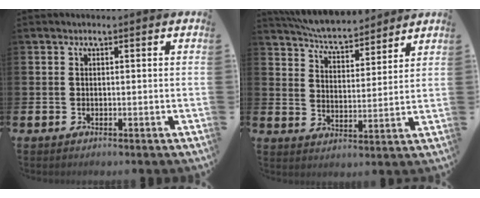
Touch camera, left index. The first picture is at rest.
{"total": 6.1, "force": [6.0, 0.9, 1.0], "torque": [-0.050, -0.039, 0.106]}